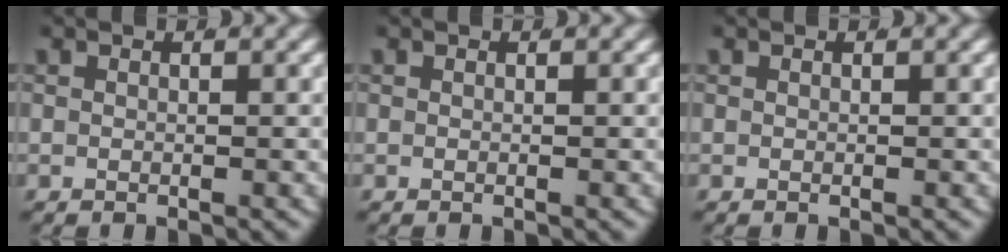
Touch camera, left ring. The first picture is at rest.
{"total": 0.0}
{"total": 0.0}